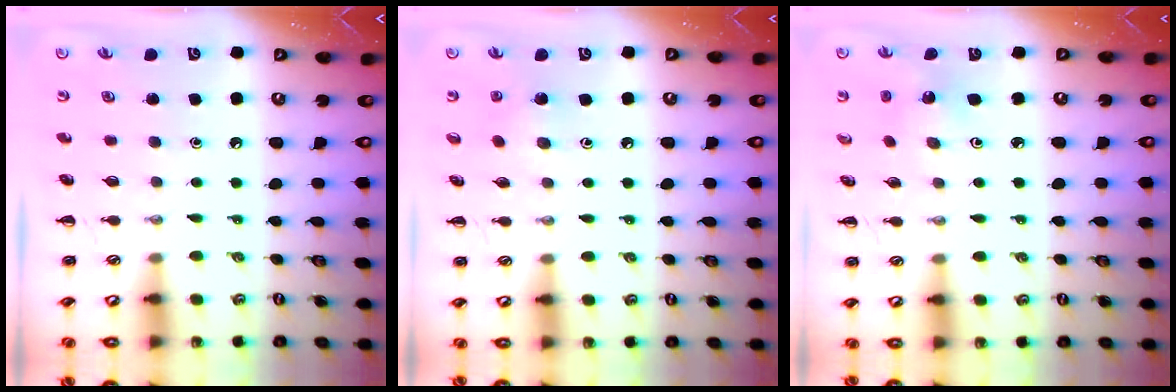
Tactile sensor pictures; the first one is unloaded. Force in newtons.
{"total": 6.3, "press": 6.1, "slide": 1.7}
{"total": 3.0, "press": 2.8, "slide": 1.0}